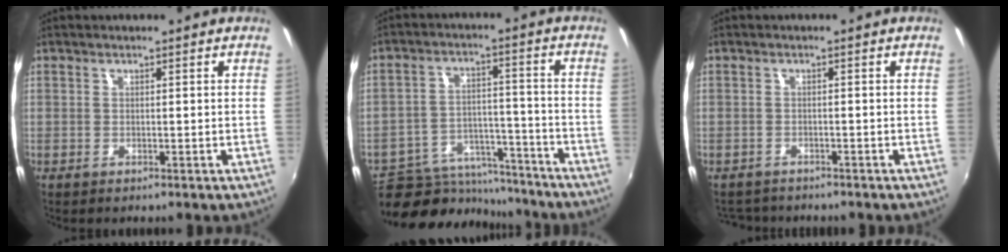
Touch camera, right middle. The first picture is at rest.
{"total": 13.4, "force": [-11.6, 6.2, 2.7], "torque": [-0.061, 0.027, -0.164]}
{"total": 4.2, "force": [-3.8, 1.6, 0.9], "torque": [-0.024, -0.010, -0.059]}